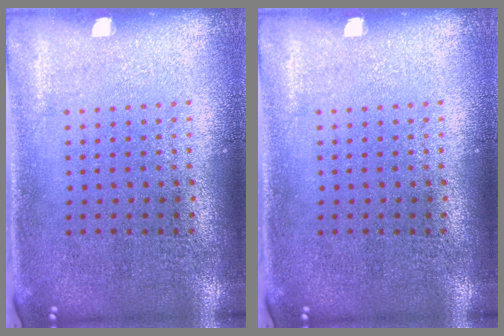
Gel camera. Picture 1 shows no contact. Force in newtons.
{"total": 0.0}